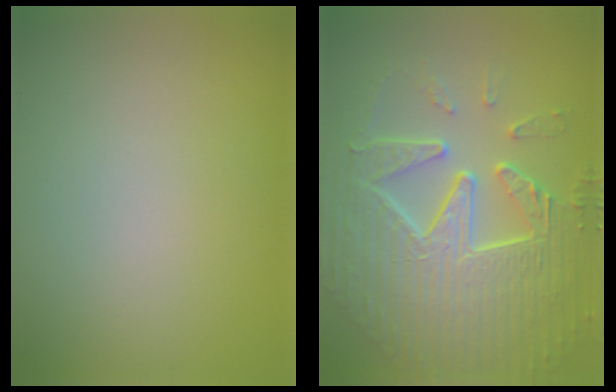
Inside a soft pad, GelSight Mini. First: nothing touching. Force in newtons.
{"total": 9.8, "press": 6.7, "slide": 7.2}